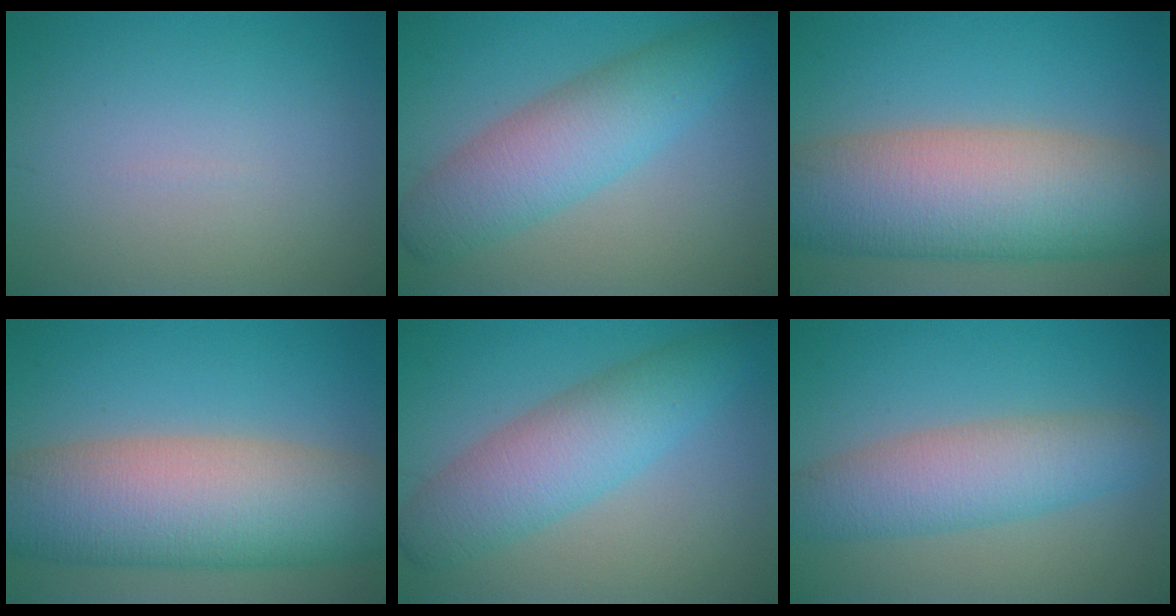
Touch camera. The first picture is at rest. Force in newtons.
{"total": 6.2, "press": 6.2, "slide": 0.1}
{"total": 13.2, "press": 13.2, "slide": 0.7}
{"total": 12.8, "press": 12.8, "slide": 0.5}
{"total": 6.2, "press": 6.2, "slide": 0.1}
{"total": 5.8, "press": 5.8, "slide": 0.4}